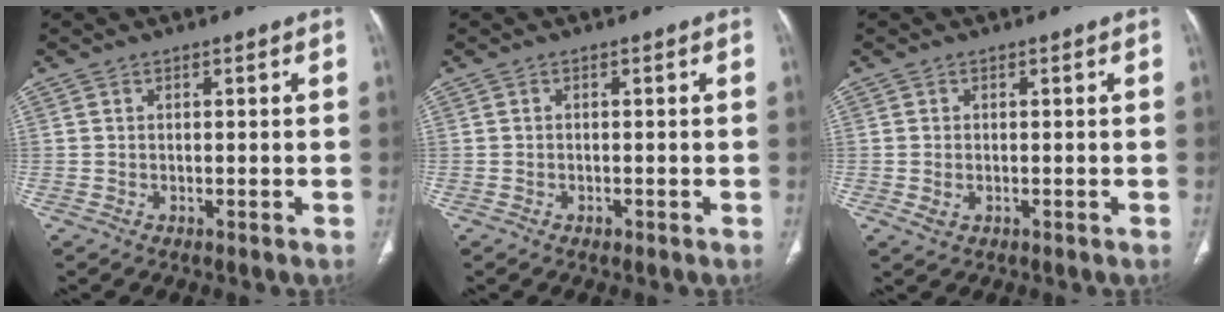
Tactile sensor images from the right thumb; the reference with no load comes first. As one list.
[{"total": 0.5, "force": [-0.4, 0.4, 0.1], "torque": [-0.003, 0.000, -0.005]}, {"total": 1.7, "force": [-0.3, 1.2, 1.1], "torque": [-0.024, -0.001, 0.000]}]